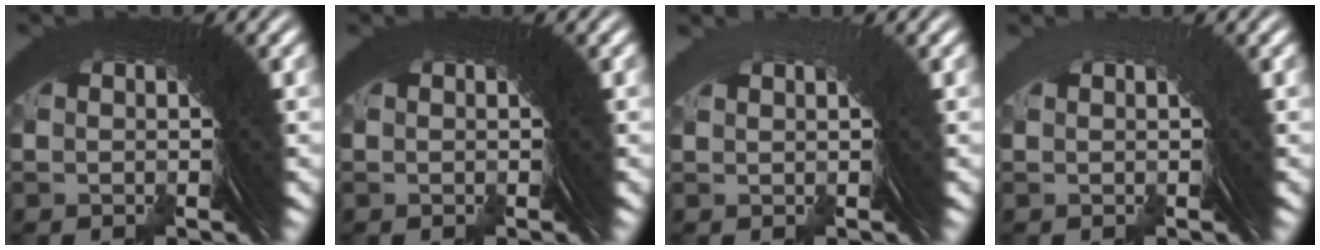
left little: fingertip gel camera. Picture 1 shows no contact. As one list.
[{"total": 0.0}, {"total": 1.4, "force": [0.0, -1.0, -1.0], "torque": [0.029, 0.009, 0.002]}, {"total": 1.7, "force": [-0.7, -1.0, -1.2], "torque": [0.026, 0.006, -0.008]}]